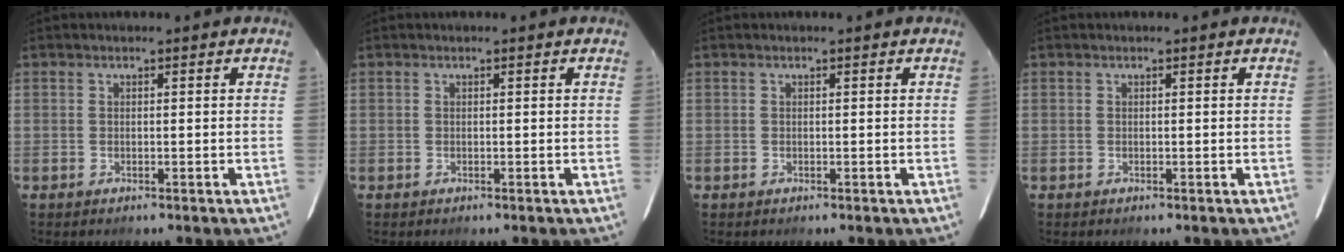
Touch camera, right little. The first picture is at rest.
{"total": 0.0}
{"total": 0.0}
{"total": 0.0}